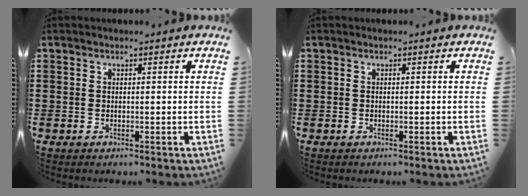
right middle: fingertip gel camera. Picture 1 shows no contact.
{"total": 0.0}